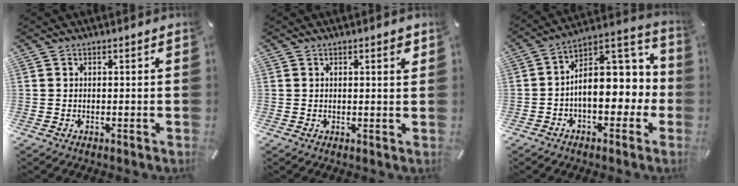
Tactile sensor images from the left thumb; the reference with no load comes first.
{"total": 1.8, "force": [1.0, 0.3, 1.5], "torque": [-0.023, 0.000, 0.014]}
{"total": 14.4, "force": [0.4, 9.9, 10.5], "torque": [-0.119, -0.017, 0.010]}